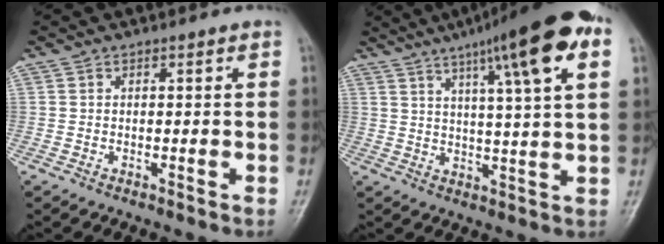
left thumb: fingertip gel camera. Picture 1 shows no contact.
{"total": 17.4, "force": [8.3, 2.4, 15.1], "torque": [-0.217, -0.004, 0.118]}